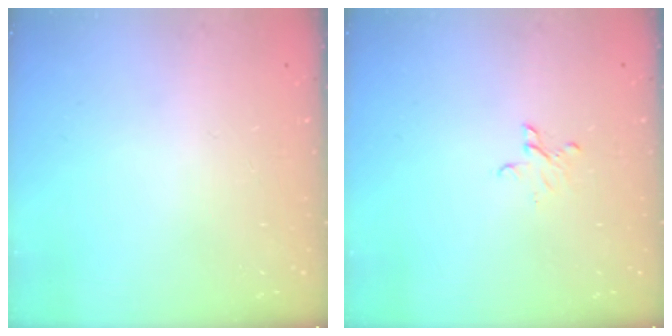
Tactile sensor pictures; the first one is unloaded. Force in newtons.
{"total": 3.4, "press": 3.3, "slide": 0.2}